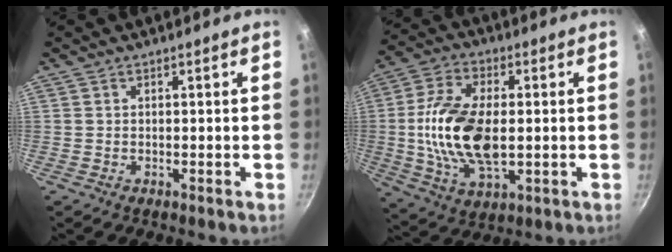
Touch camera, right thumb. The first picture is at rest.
{"total": 16.4, "force": [-0.2, 8.9, 13.8], "torque": [-0.264, 0.009, -0.004]}